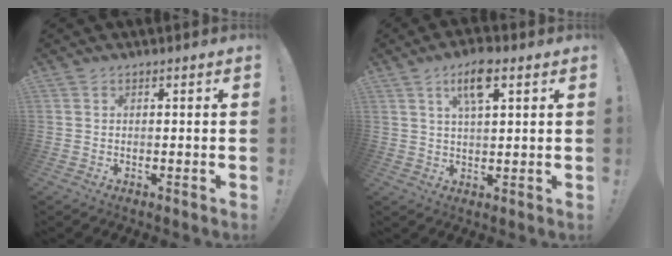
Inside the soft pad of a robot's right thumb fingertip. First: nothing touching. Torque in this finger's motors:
{"motor_torque": [-0.10, 0.03, 0.29, -0.21, 0.29]}